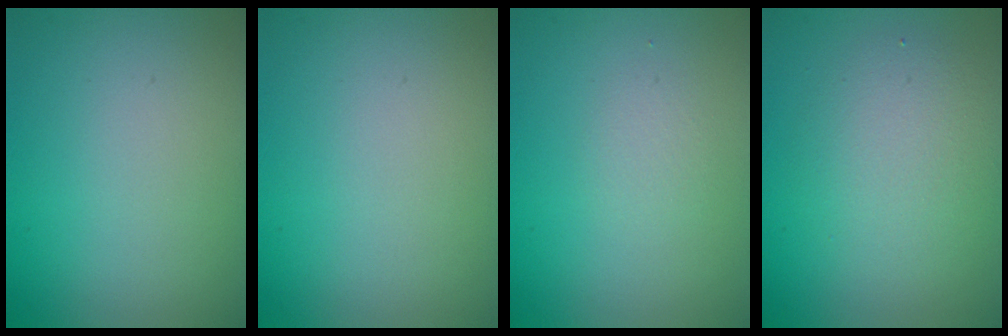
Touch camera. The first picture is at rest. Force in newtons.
{"total": 0.0}
{"total": 0.8, "press": 0.8, "slide": 0.1}
{"total": 3.5, "press": 3.5, "slide": 0.2}